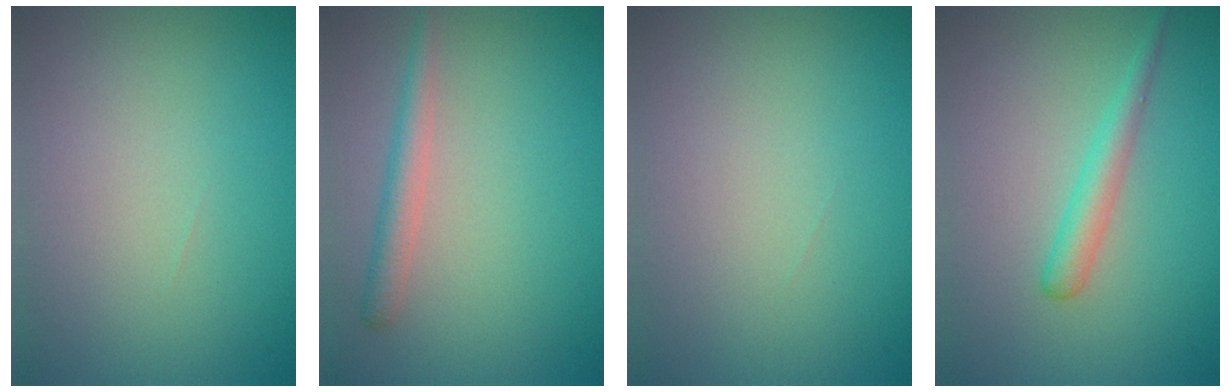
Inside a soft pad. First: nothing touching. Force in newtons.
{"total": 2.1, "press": 2.1, "slide": 0.1}
{"total": 0.0}
{"total": 2.1, "press": 2.1, "slide": 0.1}